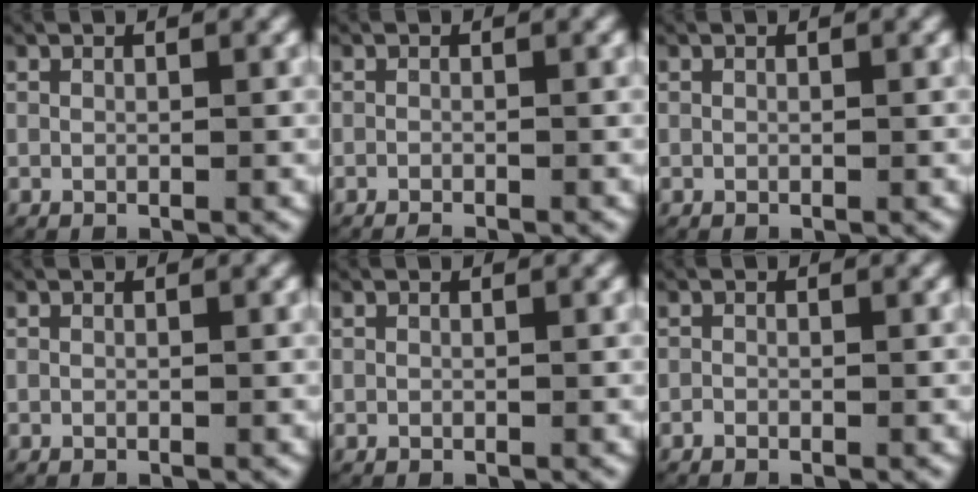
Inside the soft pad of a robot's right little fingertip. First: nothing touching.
{"total": 1.1, "force": [-1.1, 0.1, 0.2], "torque": [-0.003, -0.002, -0.021]}
{"total": 0.0}
{"total": 0.0}
{"total": 0.0}
{"total": 0.6, "force": [-0.5, 0.1, 0.2], "torque": [-0.003, -0.002, -0.012]}